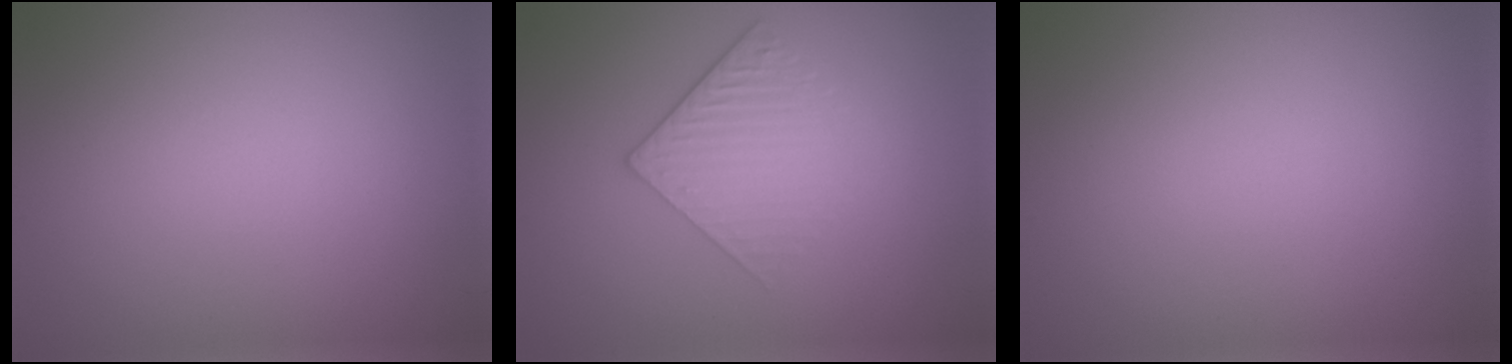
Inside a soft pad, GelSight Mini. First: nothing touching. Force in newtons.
{"total": 2.9, "press": 2.6, "slide": 1.4}
{"total": 0.0}